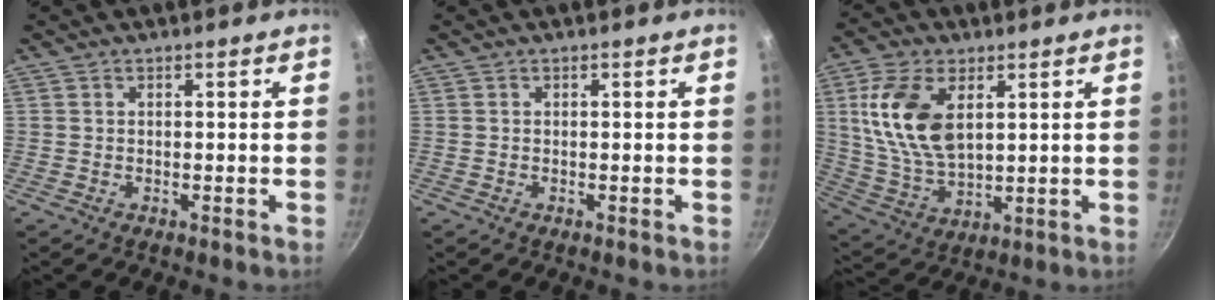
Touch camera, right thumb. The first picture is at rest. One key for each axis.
{"total": 0.0}
{"total": 14.8, "fx": 4.2, "fy": 8.2, "fz": 11.5, "tx": -0.215, "ty": -0.015, "tz": 0.092}